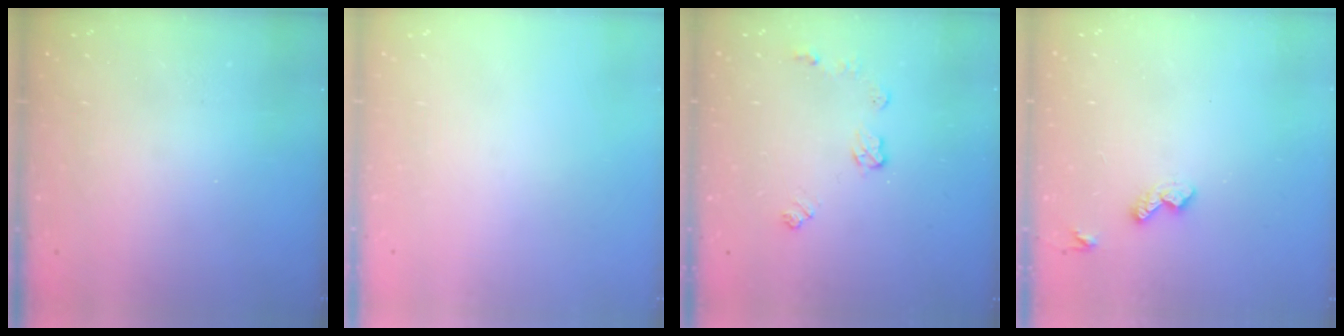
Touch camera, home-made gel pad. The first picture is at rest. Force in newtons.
{"total": 0.0}
{"total": 6.9, "press": 6.9, "slide": 0.3}
{"total": 5.3, "press": 5.3, "slide": 0.8}